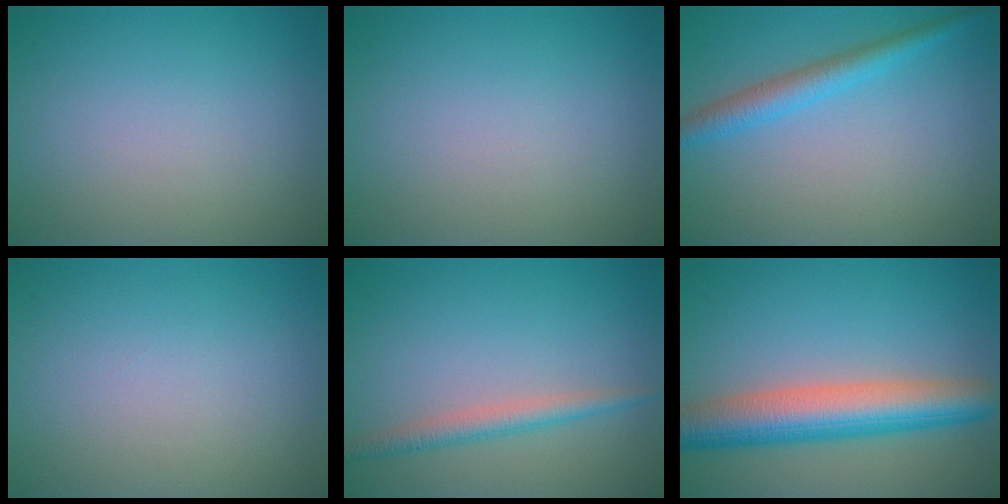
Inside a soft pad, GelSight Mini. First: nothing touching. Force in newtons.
{"total": 0.0}
{"total": 3.0, "press": 3.0, "slide": 0.1}
{"total": 0.0}
{"total": 2.2, "press": 2.2, "slide": 0.0}
{"total": 7.5, "press": 7.5, "slide": 0.1}